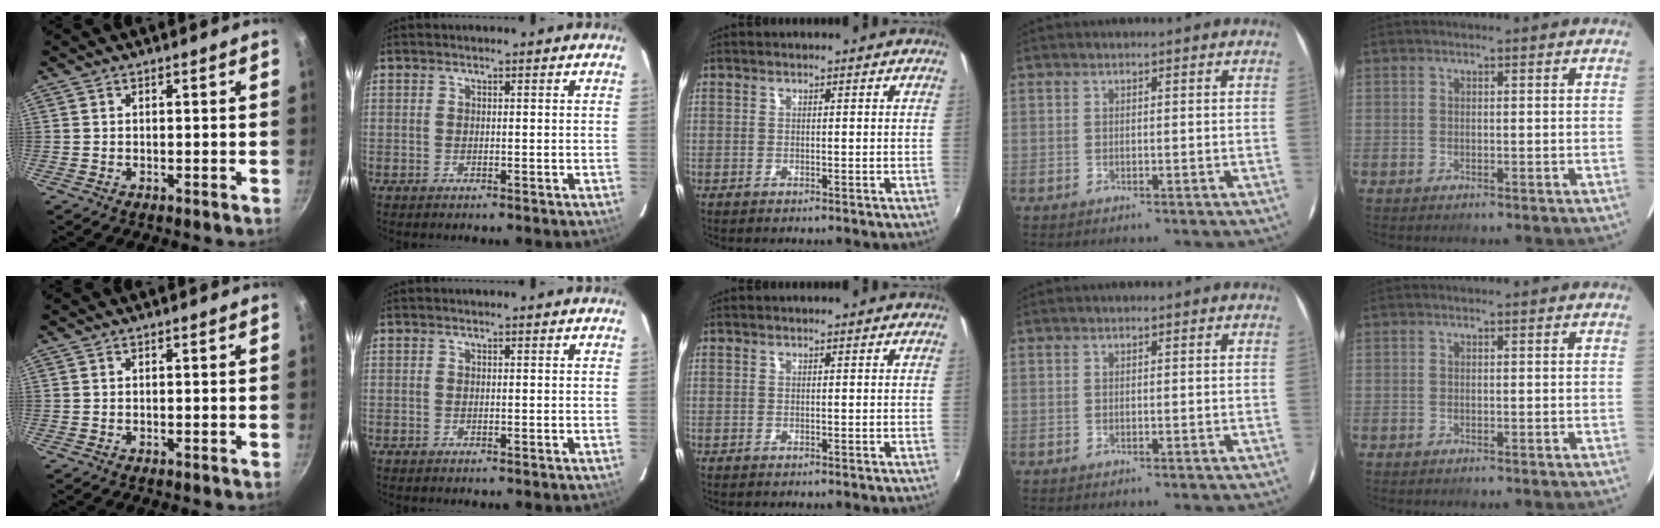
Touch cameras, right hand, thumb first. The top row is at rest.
{}